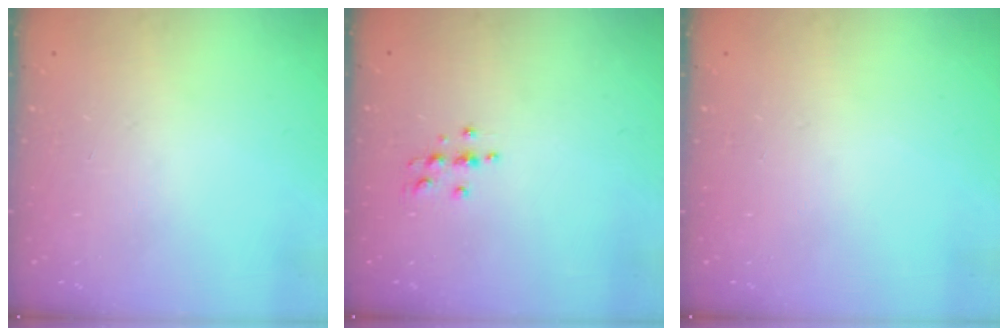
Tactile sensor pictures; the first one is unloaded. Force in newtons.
{"total": 3.3, "press": 3.3, "slide": 0.5}
{"total": 0.0}